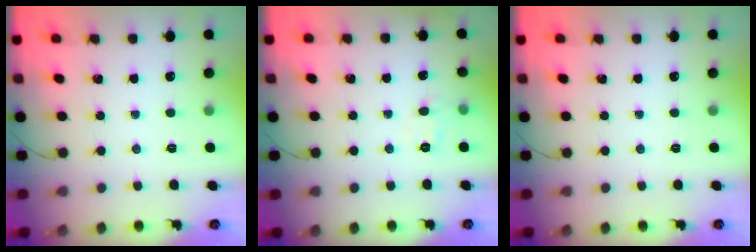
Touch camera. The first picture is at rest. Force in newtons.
{"total": 5.8, "press": 5.6, "slide": 1.3}
{"total": 0.0}